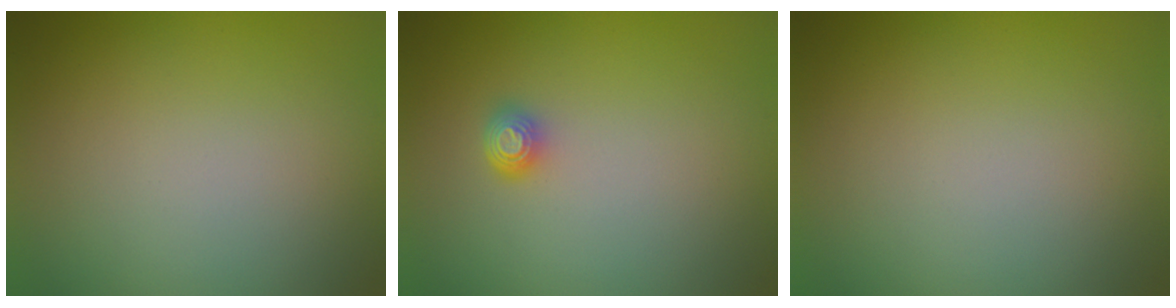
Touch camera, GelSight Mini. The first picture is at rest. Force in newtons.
{"total": 1.7, "press": 1.2, "slide": 1.1}
{"total": 0.0}